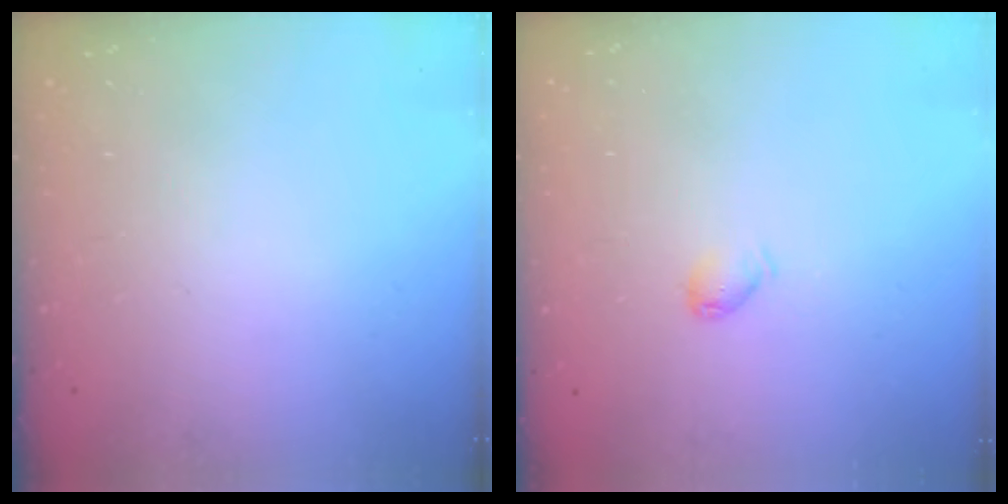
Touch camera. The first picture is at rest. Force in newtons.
{"total": 3.0, "press": 3.0, "slide": 0.4}